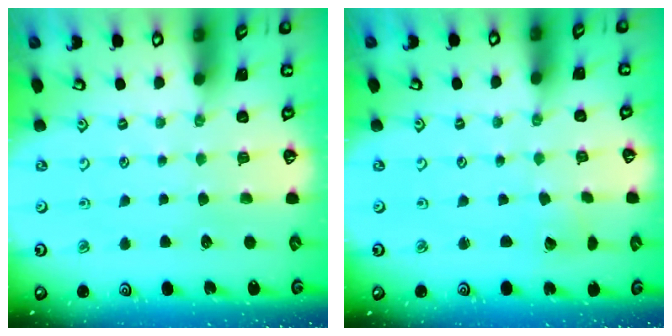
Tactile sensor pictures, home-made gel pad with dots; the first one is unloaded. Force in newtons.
{"total": 2.0, "press": 2.0, "slide": 0.1}